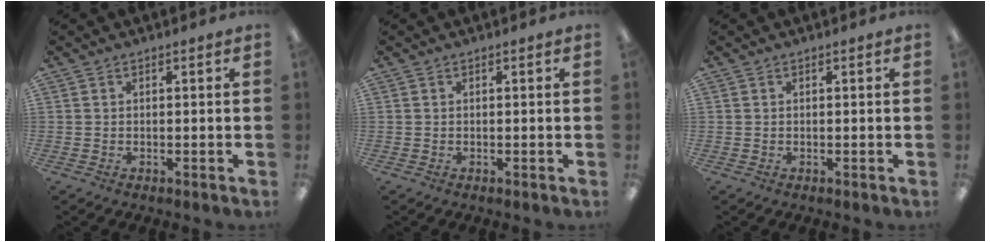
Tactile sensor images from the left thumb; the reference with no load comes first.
{"total": 0.0}
{"total": 0.0}